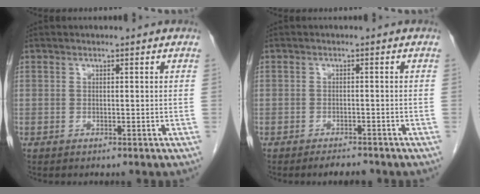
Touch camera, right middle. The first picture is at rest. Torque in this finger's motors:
{"motor_torque": [0.11, 0.18, -0.06, -0.03]}